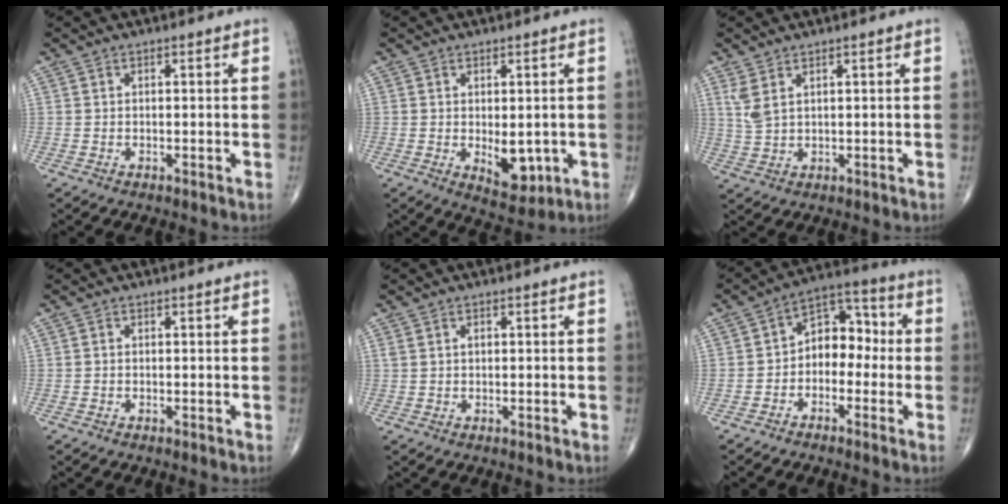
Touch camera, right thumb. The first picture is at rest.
{"total": 6.1, "force": [-0.8, 3.3, 5.1], "torque": [-0.053, -0.015, 0.003]}
{"total": 3.6, "force": [1.9, 1.4, 2.7], "torque": [-0.063, -0.002, 0.048]}
{"total": 0.0}
{"total": 1.0, "force": [0.4, 0.6, 0.7], "torque": [-0.017, 0.004, 0.010]}
{"total": 8.7, "force": [-1.3, 6.2, 6.0], "torque": [-0.055, 0.045, -0.040]}